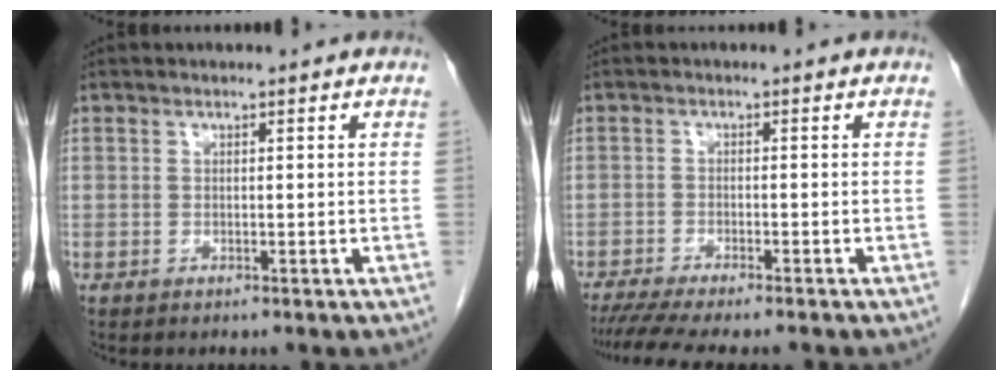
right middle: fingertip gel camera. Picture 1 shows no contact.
{"total": 8.7, "force": [-7.4, 0.5, 4.5], "torque": [-0.061, -0.015, -0.116]}